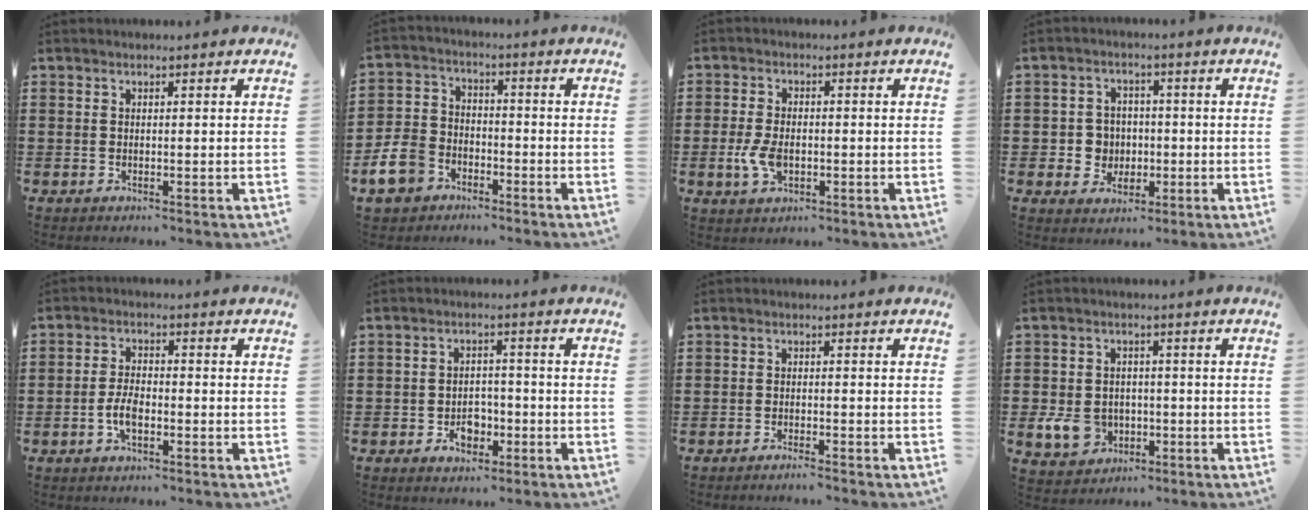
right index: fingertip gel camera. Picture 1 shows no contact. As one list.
[{"total": 7.4, "force": [-4.7, 5.1, 2.8], "torque": [-0.099, 0.013, -0.101]}, {"total": 4.6, "force": [-1.0, 2.6, 3.6], "torque": [-0.091, -0.008, -0.023]}, {"total": 4.4, "force": [-0.5, 4.2, 1.3], "torque": [-0.042, 0.012, -0.011]}, {"total": 4.1, "force": [-1.4, 1.9, 3.3], "torque": [-0.080, 0.001, -0.032]}, {"total": 3.9, "force": [-1.6, 2.7, 2.2], "torque": [-0.036, 0.001, -0.032]}, {"total": 1.2, "force": [-1.2, -0.1, 0.3], "torque": [-0.005, 0.003, -0.023]}, {"total": 5.9, "force": [-1.5, 4.8, 3.1], "torque": [-0.084, 0.002, -0.029]}]